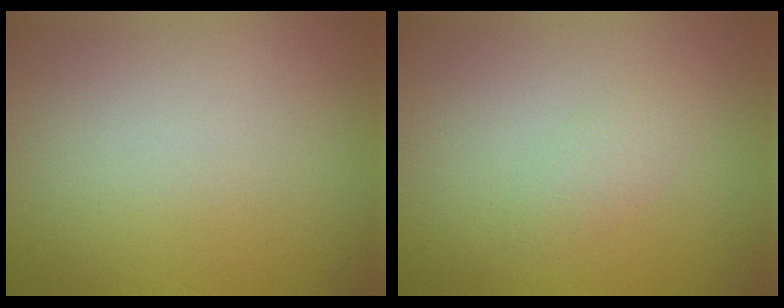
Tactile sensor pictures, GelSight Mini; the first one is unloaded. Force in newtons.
{"total": 1.4, "press": 1.4, "slide": 0.1}